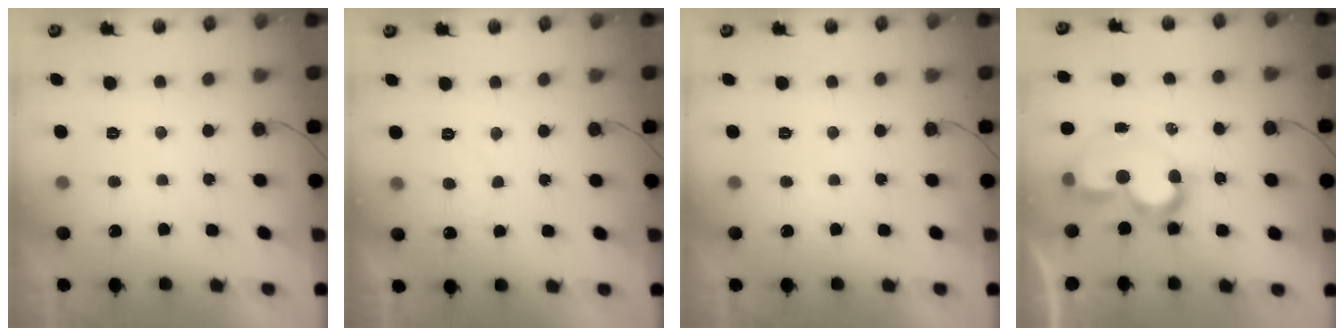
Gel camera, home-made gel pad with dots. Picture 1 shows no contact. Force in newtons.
{"total": 6.0, "press": 6.0, "slide": 0.5}
{"total": 0.0}
{"total": 8.9, "press": 8.9, "slide": 0.7}